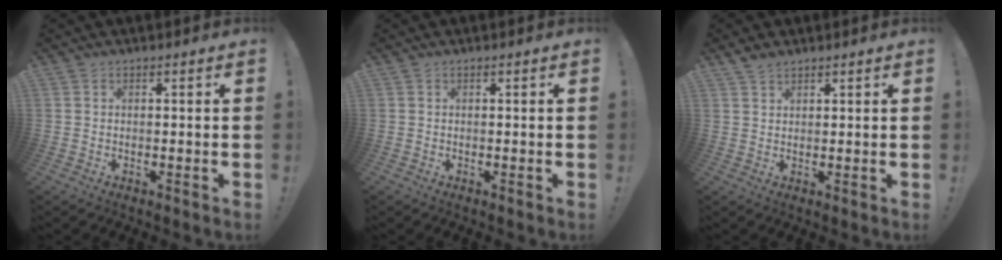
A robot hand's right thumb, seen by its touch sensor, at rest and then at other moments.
{"total": 0.0}
{"total": 2.9, "force": [2.3, 1.2, 1.1], "torque": [-0.009, -0.015, 0.043]}